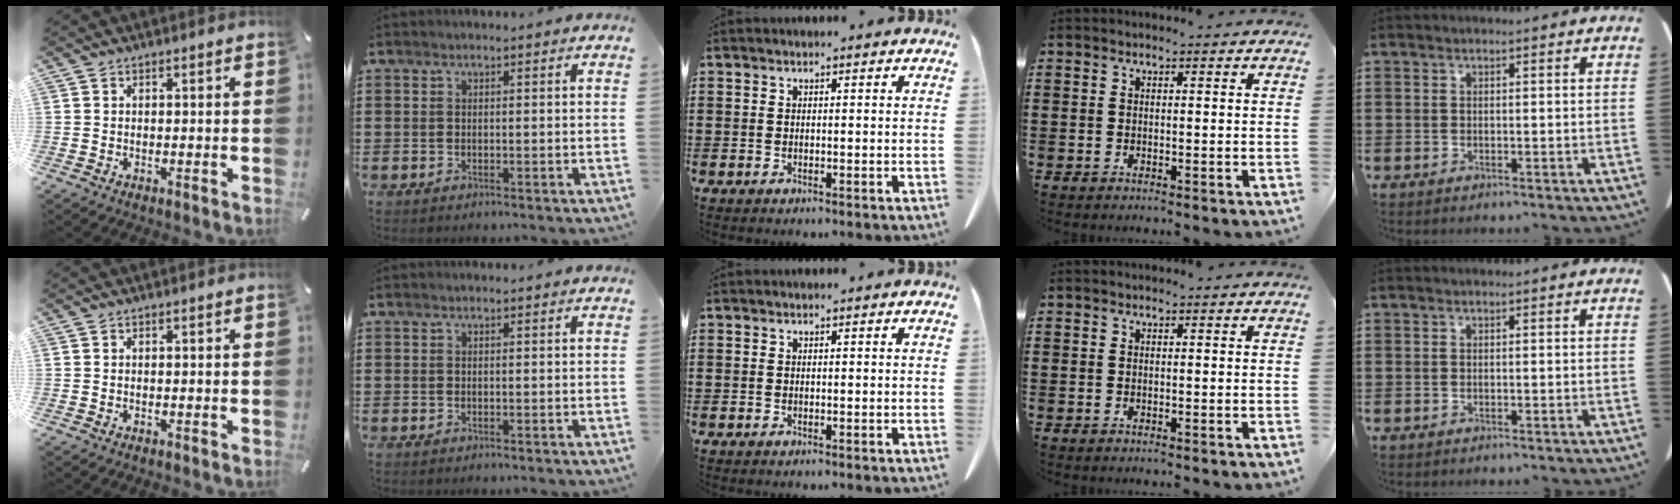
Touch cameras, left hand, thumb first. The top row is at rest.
{}